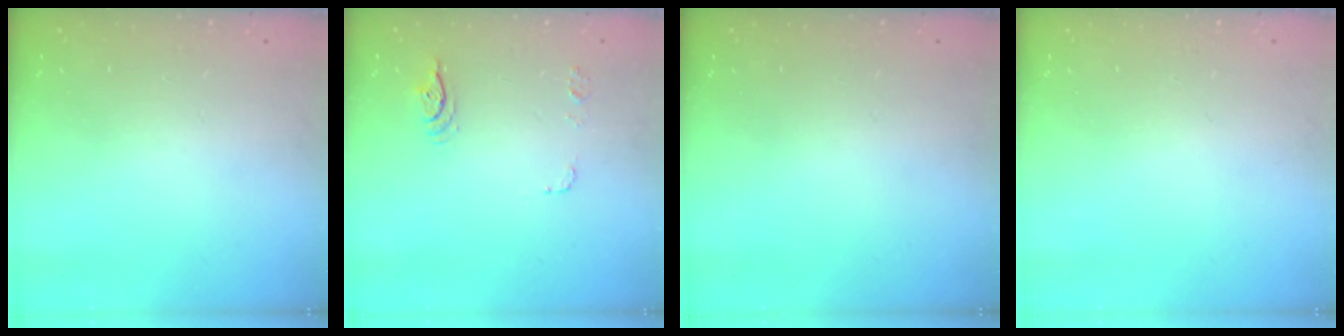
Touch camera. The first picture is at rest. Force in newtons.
{"total": 6.0, "press": 6.0, "slide": 0.4}
{"total": 0.0}
{"total": 0.0}